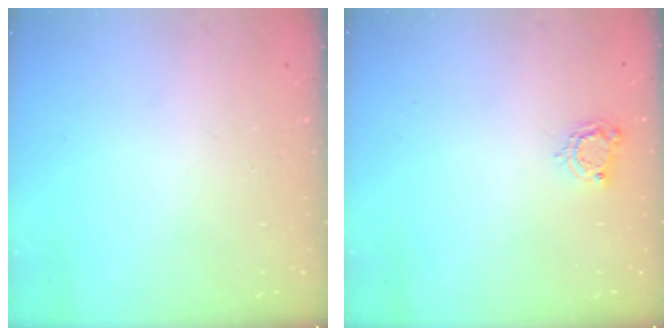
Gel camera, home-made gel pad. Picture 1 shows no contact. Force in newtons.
{"total": 4.8, "press": 4.8, "slide": 0.2}